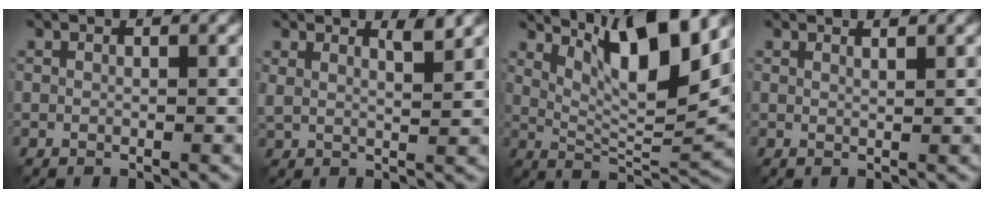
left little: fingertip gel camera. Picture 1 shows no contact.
{"total": 2.4, "force": [1.8, 0.6, 1.5], "torque": [-0.022, -0.002, 0.028]}
{"total": 9.2, "force": [4.7, 1.9, 7.7], "torque": [-0.122, -0.003, 0.083]}
{"total": 1.0, "force": [0.8, 0.1, 0.5], "torque": [-0.002, 0.002, 0.010]}